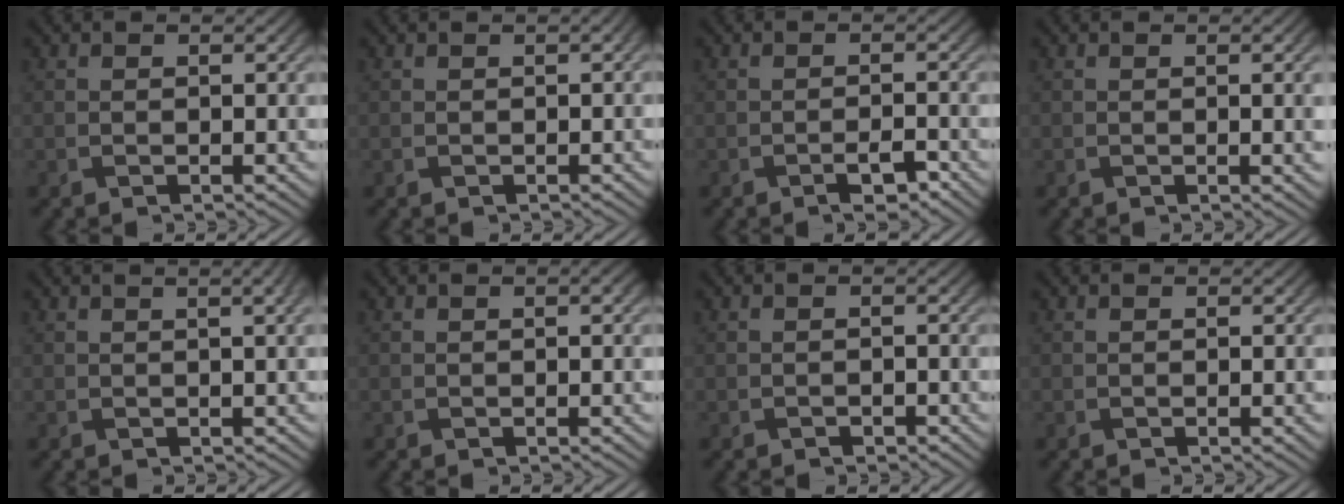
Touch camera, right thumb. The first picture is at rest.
{"total": 0.6, "force": [0.3, 0.1, 0.5], "torque": [-0.008, 0.005, 0.005]}
{"total": 2.4, "force": [-1.5, 0.6, 1.7], "torque": [-0.026, 0.003, -0.027]}
{"total": 2.9, "force": [0.1, 0.7, 2.8], "torque": [-0.036, 0.005, 0.002]}
{"total": 3.4, "force": [1.3, 1.0, 2.9], "torque": [-0.030, 0.012, 0.001]}
{"total": 0.8, "force": [0.2, 0.1, 0.7], "torque": [-0.011, 0.003, 0.003]}
{"total": 0.7, "force": [-0.6, 0.3, 0.2], "torque": [-0.001, -0.002, -0.009]}
{"total": 0.5, "force": [-0.1, 0.1, 0.5], "torque": [-0.008, -0.001, 0.000]}